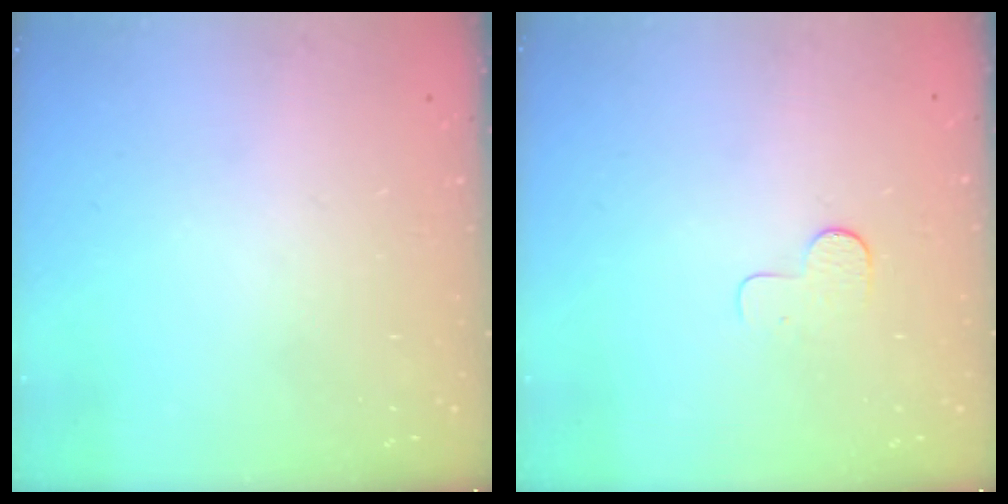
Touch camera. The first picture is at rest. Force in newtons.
{"total": 3.5, "press": 3.5, "slide": 0.4}